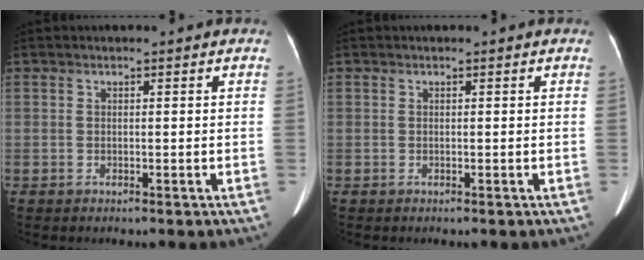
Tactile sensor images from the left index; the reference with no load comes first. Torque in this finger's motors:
{"motor_torque": [-0.10, -0.02, 0.00, 0.00]}